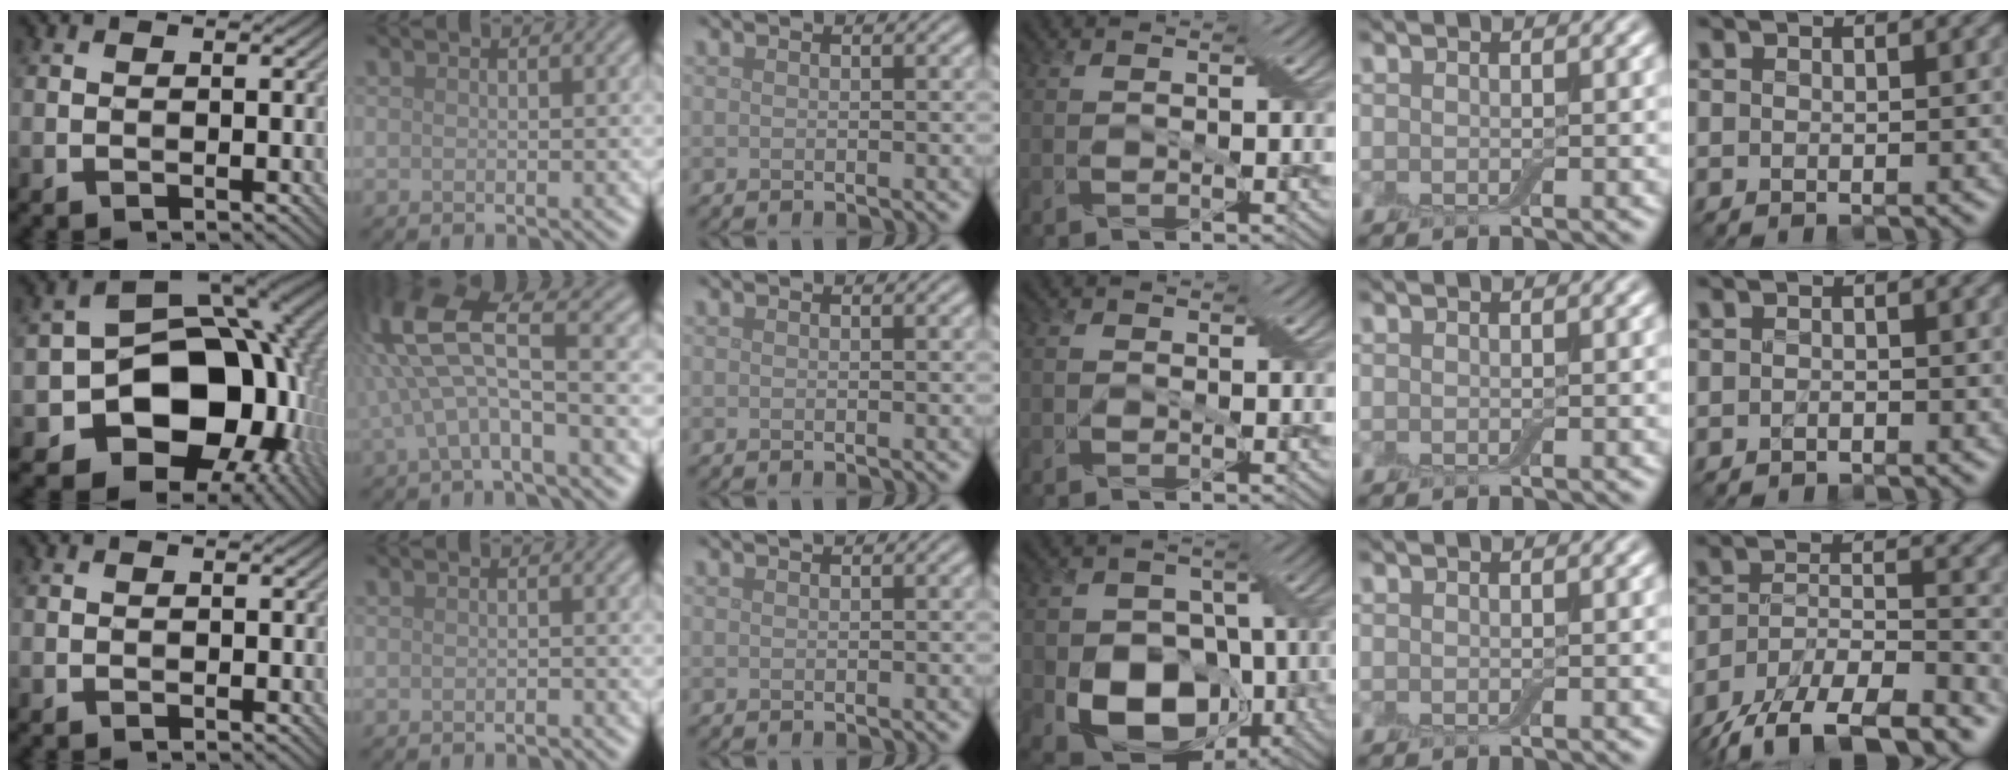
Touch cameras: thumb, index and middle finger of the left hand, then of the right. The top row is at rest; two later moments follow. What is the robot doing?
{"motion": "cut", "object": "aluminum foil"}